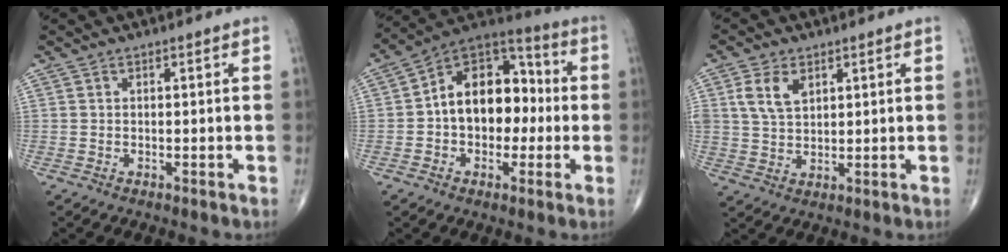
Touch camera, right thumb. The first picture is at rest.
{"total": 16.1, "force": [-0.3, 11.0, 11.8], "torque": [-0.140, 0.047, -0.016]}
{"total": 6.3, "force": [2.6, 3.9, 4.2], "torque": [-0.073, -0.007, 0.054]}